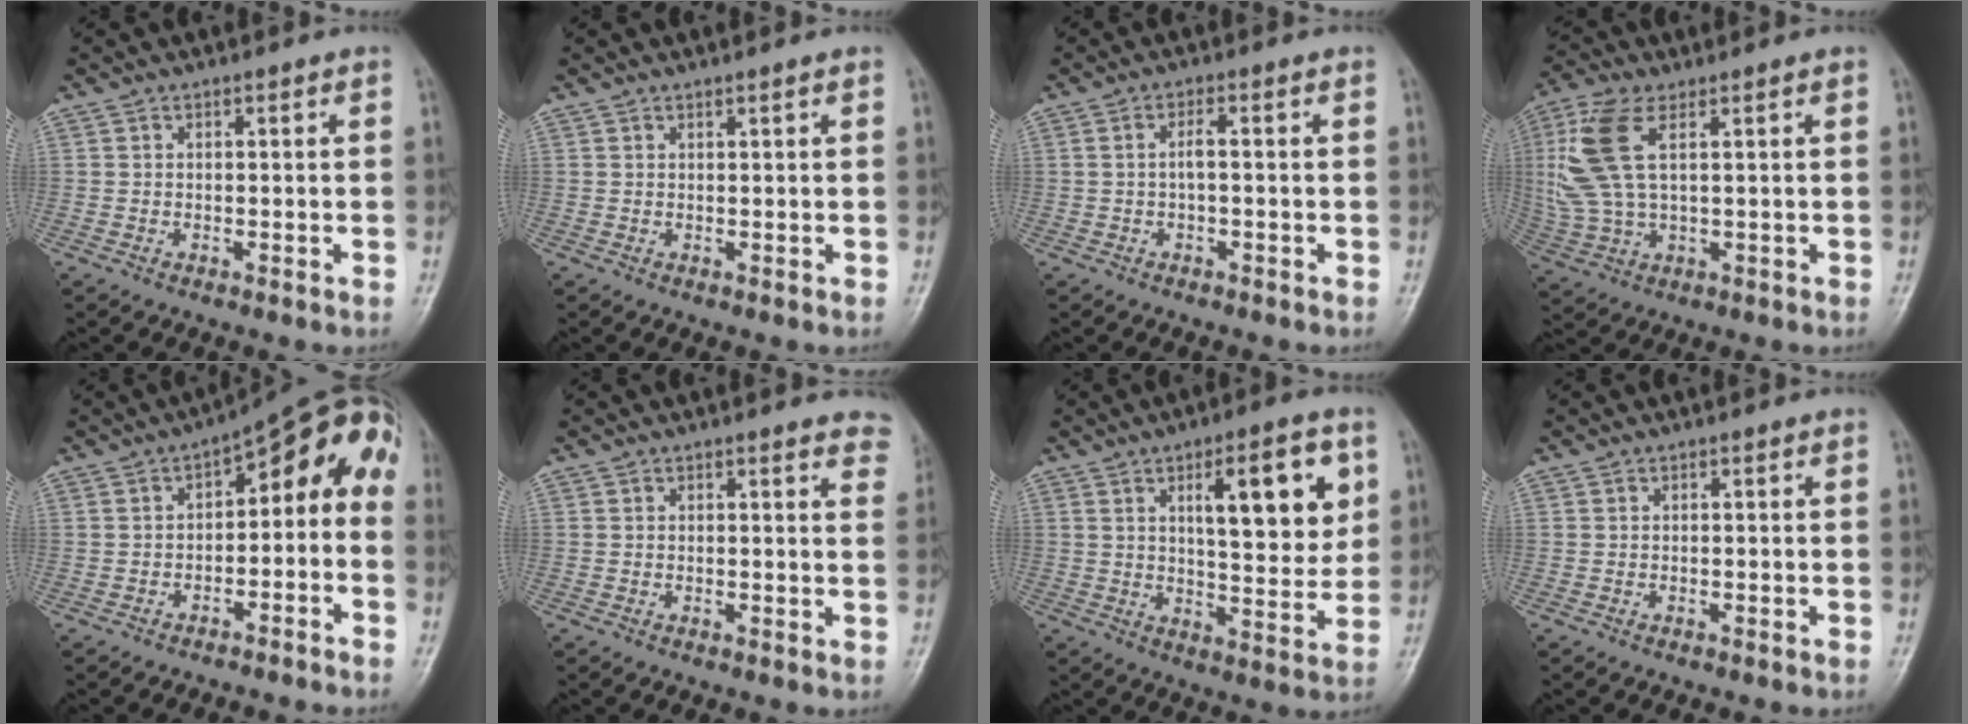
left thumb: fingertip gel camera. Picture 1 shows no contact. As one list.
[{"total": 0.7, "force": [0.5, -0.1, 0.5], "torque": [-0.014, -0.004, 0.012]}, {"total": 1.7, "force": [-0.3, 0.3, 1.7], "torque": [-0.033, 0.012, -0.004]}, {"total": 11.9, "force": [3.3, 5.4, 10.1], "torque": [-0.247, 0.009, 0.073]}, {"total": 10.9, "force": [-2.4, 6.1, 8.6], "torque": [-0.075, 0.073, -0.041]}, {"total": 5.6, "force": [4.7, 1.7, 2.6], "torque": [-0.004, -0.016, 0.034]}, {"total": 17.2, "force": [5.7, 5.7, 15.2], "torque": [-0.188, -0.018, 0.083]}, {"total": 0.0}]